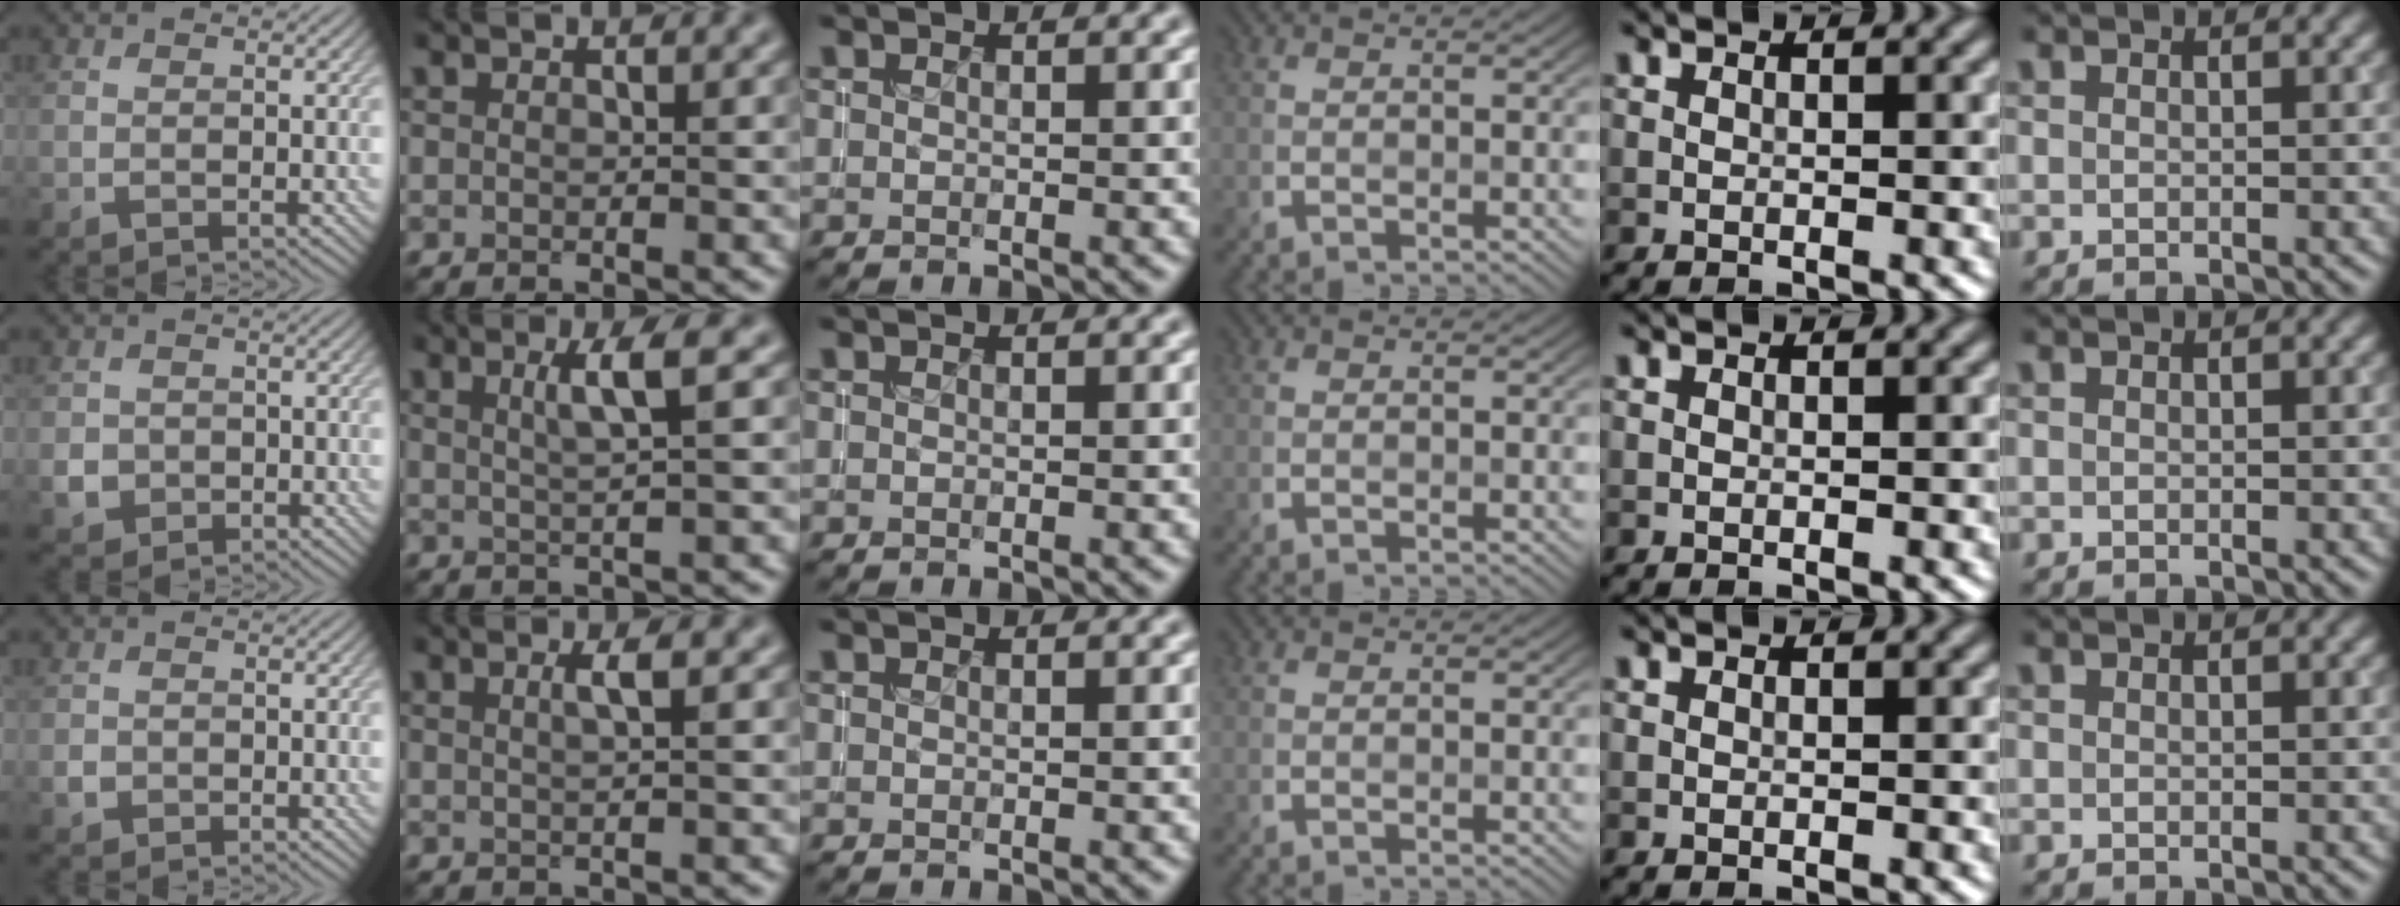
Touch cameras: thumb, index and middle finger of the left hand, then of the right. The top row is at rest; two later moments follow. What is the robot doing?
{"motion": "insert", "object": "coin"}